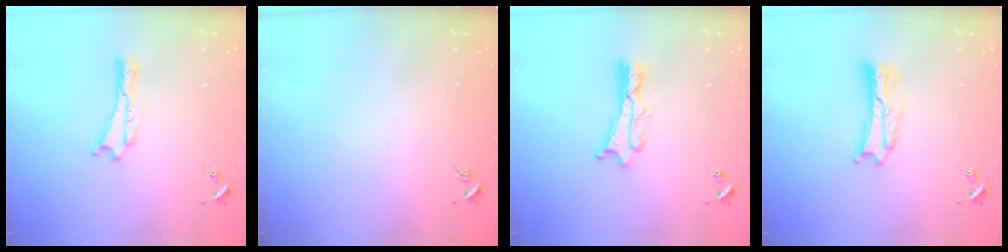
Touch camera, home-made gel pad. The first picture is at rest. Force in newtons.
{"total": 0.0}
{"total": 2.0, "press": 2.0, "slide": 0.2}
{"total": 1.6, "press": 1.6, "slide": 0.3}